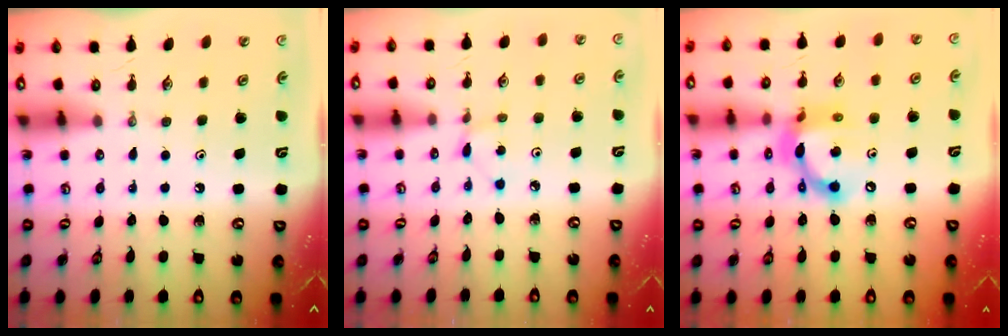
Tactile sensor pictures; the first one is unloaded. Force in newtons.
{"total": 0.8, "press": 0.8, "slide": 0.1}
{"total": 13.9, "press": 13.9, "slide": 0.7}